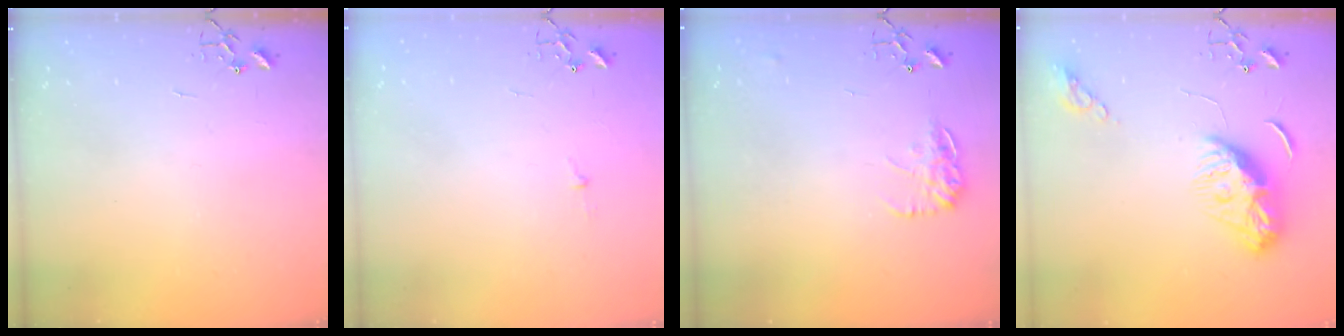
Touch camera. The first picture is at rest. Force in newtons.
{"total": 2.7, "press": 2.7, "slide": 0.3}
{"total": 10.8, "press": 10.7, "slide": 0.6}
{"total": 9.9, "press": 9.8, "slide": 1.1}